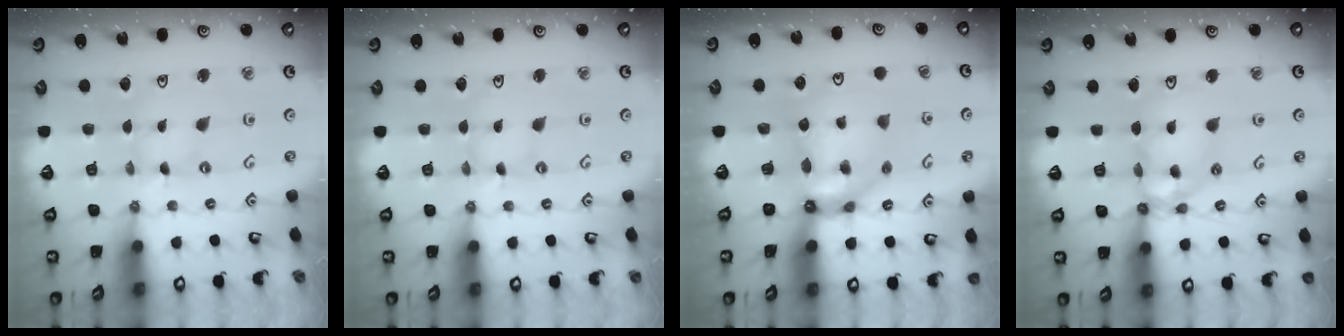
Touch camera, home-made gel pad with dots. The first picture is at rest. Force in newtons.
{"total": 0.0}
{"total": 9.0, "press": 8.9, "slide": 1.2}
{"total": 12.1, "press": 12.0, "slide": 1.3}